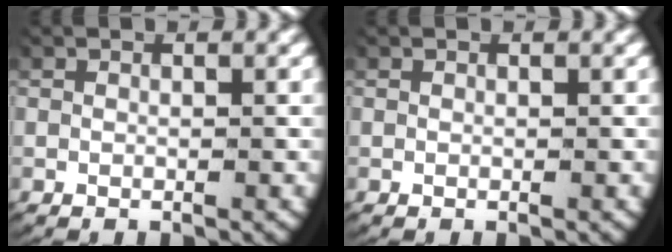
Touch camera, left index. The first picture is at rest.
{"total": 0.0}